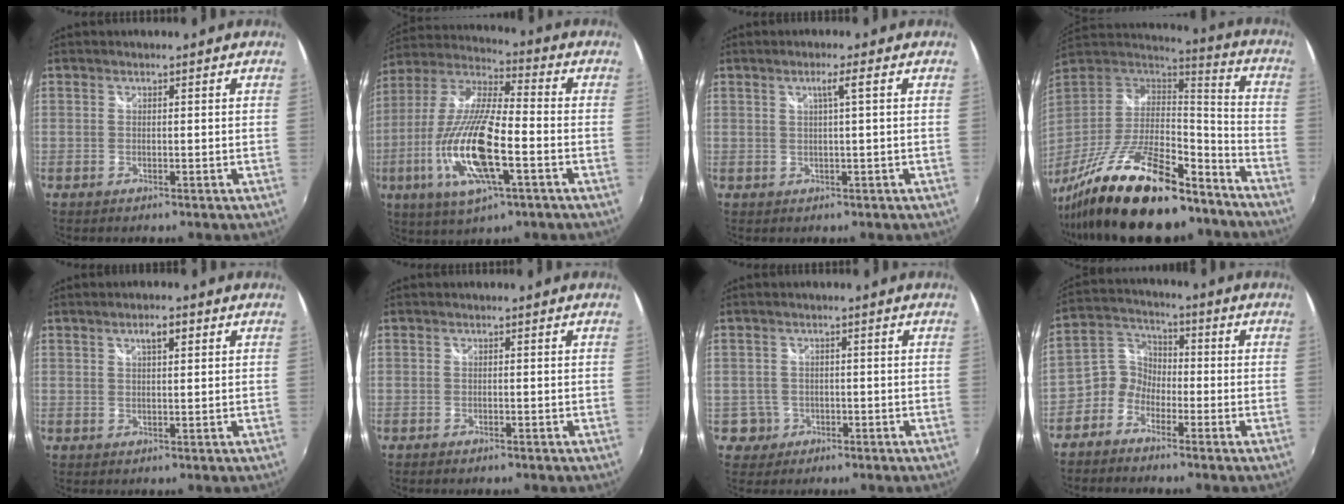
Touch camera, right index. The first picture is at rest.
{"total": 19.8, "force": [-6.3, 5.5, 18.0], "torque": [-0.366, -0.027, -0.123]}
{"total": 2.3, "force": [0.6, -0.5, 2.1], "torque": [-0.037, 0.001, 0.010]}
{"total": 27.1, "force": [-19.1, 9.2, 16.9], "torque": [-0.317, -0.028, -0.302]}
{"total": 3.0, "force": [1.4, 1.1, 2.4], "torque": [-0.039, 0.008, 0.022]}
{"total": 1.0, "force": [-0.9, 0.4, 0.4], "torque": [-0.011, -0.005, -0.017]}
{"total": 2.5, "force": [-0.4, 2.4, 0.2], "torque": [-0.002, 0.006, -0.002]}
{"total": 5.9, "force": [-3.3, 4.6, 1.9], "torque": [-0.044, 0.022, -0.081]}